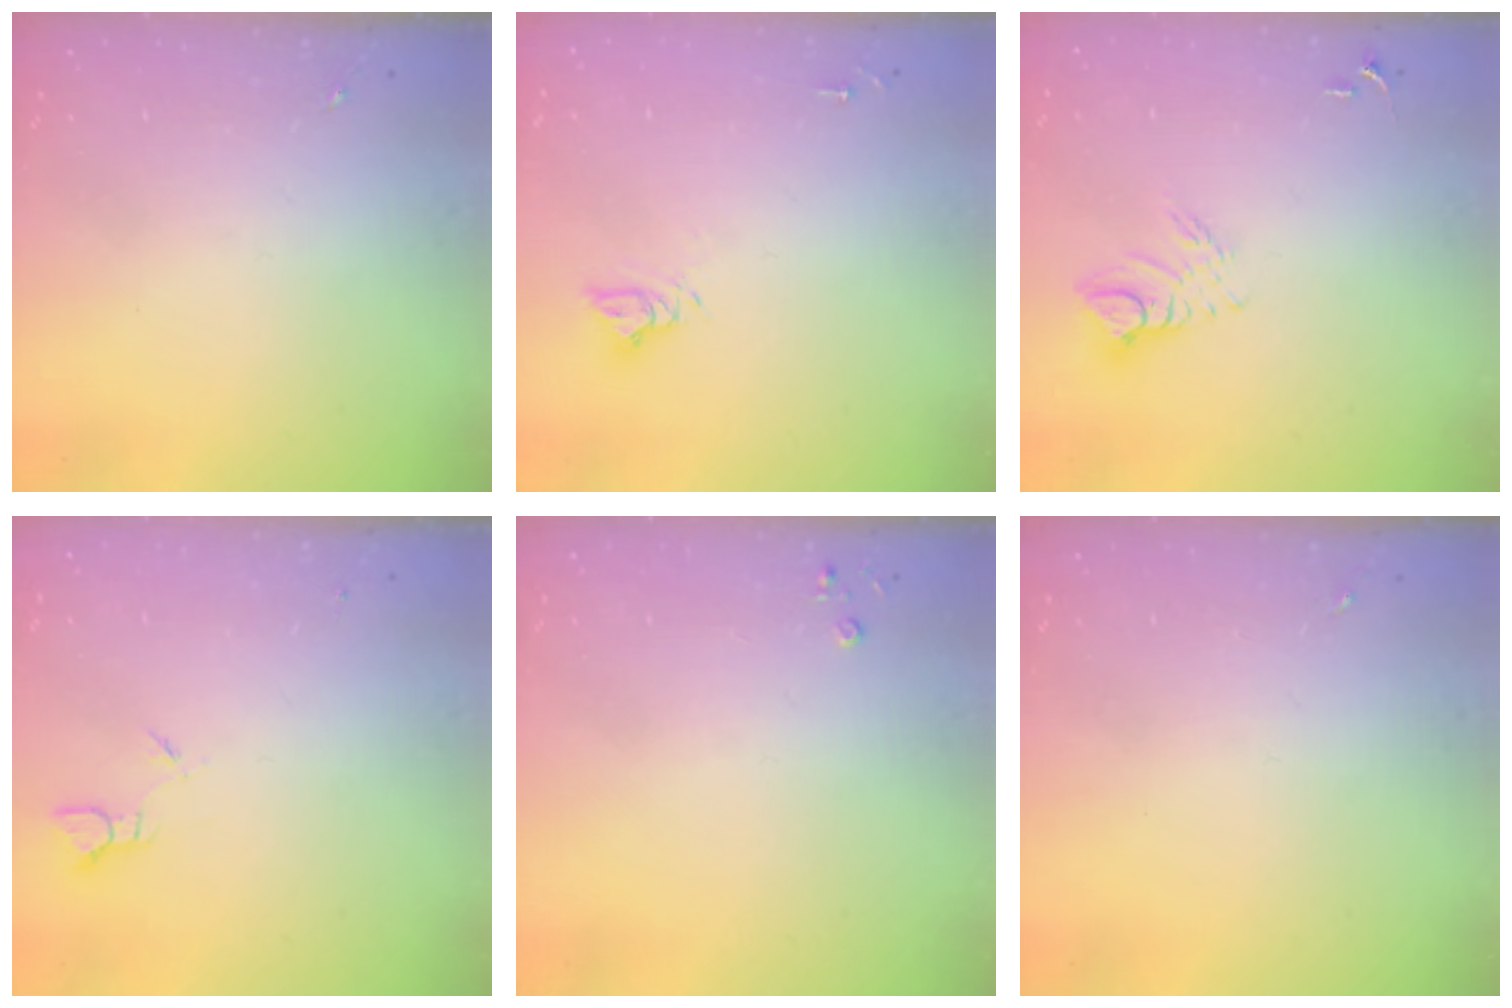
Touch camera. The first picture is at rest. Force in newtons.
{"total": 5.5, "press": 5.5, "slide": 0.5}
{"total": 8.6, "press": 8.6, "slide": 0.8}
{"total": 1.8, "press": 1.8, "slide": 0.0}
{"total": 2.2, "press": 2.2, "slide": 0.3}
{"total": 0.0}